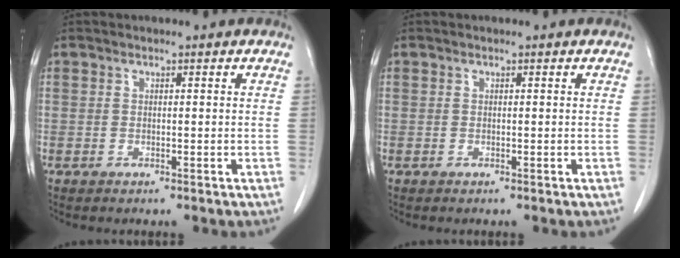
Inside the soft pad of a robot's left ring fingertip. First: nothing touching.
{"total": 0.0}